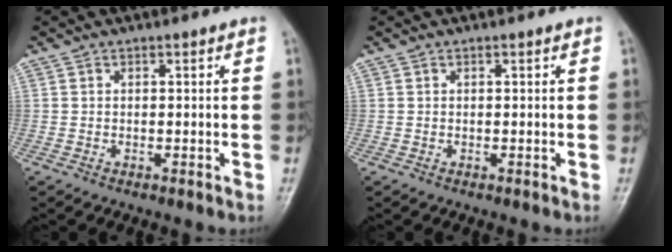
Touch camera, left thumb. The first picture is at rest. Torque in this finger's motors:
{"motor_torque": [0.00, 0.00, -0.03, -0.03, 0.00]}